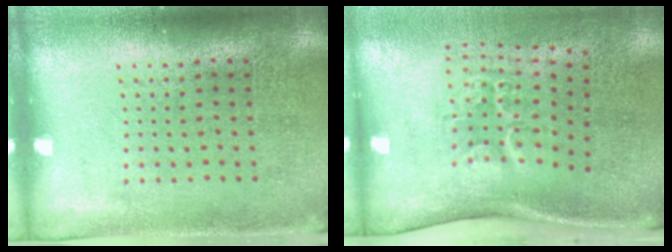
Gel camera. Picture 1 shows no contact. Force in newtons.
{"total": 2.2, "press": 1.4, "slide": 1.7}